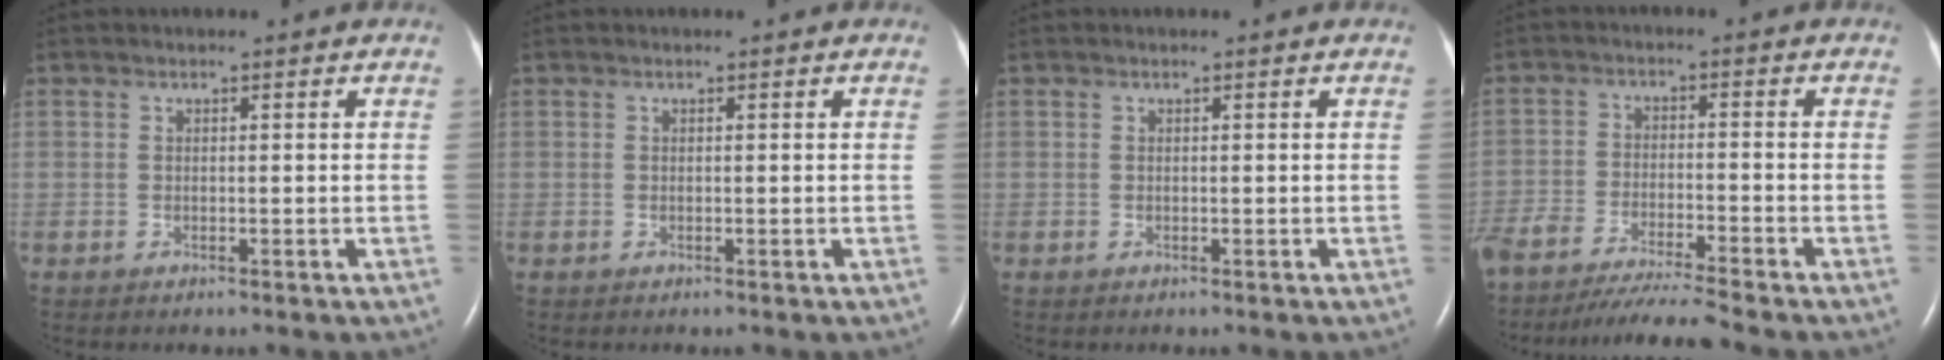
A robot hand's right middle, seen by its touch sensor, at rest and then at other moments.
{"total": 0.0}
{"total": 0.0}
{"total": 10.1, "force": [-9.2, -1.6, 3.8], "torque": [-0.054, -0.024, -0.158]}